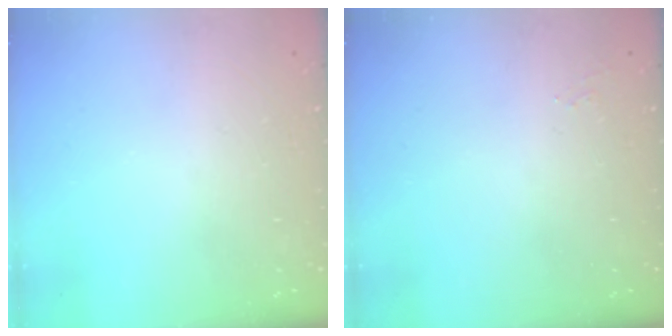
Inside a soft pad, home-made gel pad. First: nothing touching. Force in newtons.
{"total": 5.1, "press": 5.1, "slide": 0.5}